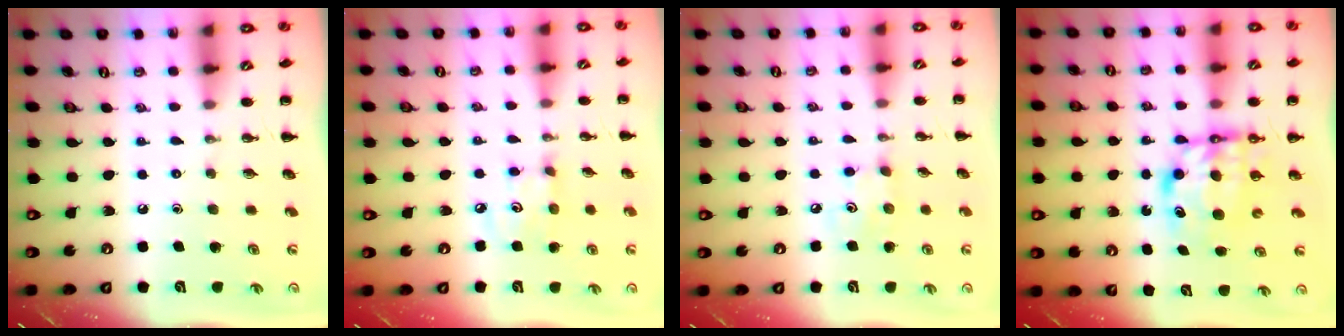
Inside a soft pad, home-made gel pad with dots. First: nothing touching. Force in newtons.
{"total": 3.7, "press": 3.7, "slide": 0.7}
{"total": 3.4, "press": 3.3, "slide": 0.6}
{"total": 6.8, "press": 6.6, "slide": 1.5}